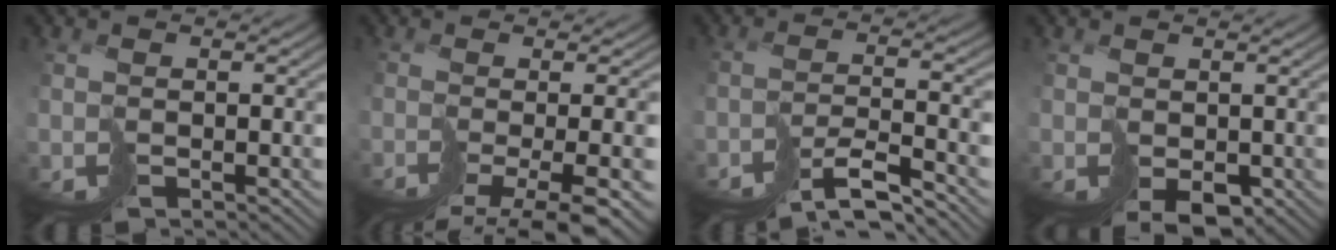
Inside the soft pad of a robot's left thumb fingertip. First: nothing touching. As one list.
[{"total": 9.2, "force": [-5.4, 1.8, 7.3], "torque": [-0.100, -0.022, -0.054]}, {"total": 6.9, "force": [-5.9, 0.5, 3.6], "torque": [-0.049, 0.005, -0.098]}, {"total": 3.0, "force": [-0.3, 2.2, 1.9], "torque": [-0.040, -0.008, 0.003]}]